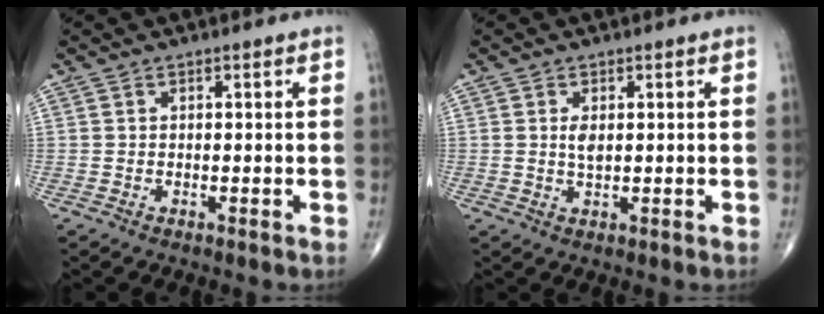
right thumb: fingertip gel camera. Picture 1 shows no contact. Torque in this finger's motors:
{"motor_torque": [1.37, 1.19, 0.35, -0.49, 0.02]}